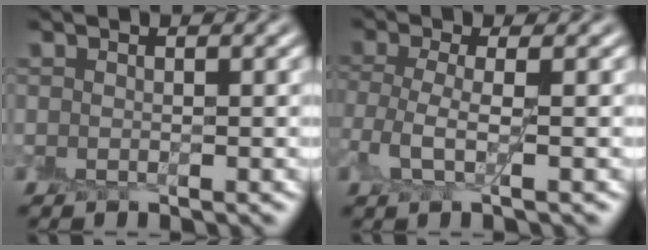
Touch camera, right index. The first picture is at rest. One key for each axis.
{"total": 2.4, "fx": -0.3, "fy": 0.9, "fz": 2.2, "tx": -0.063, "ty": -0.001, "tz": -0.008}